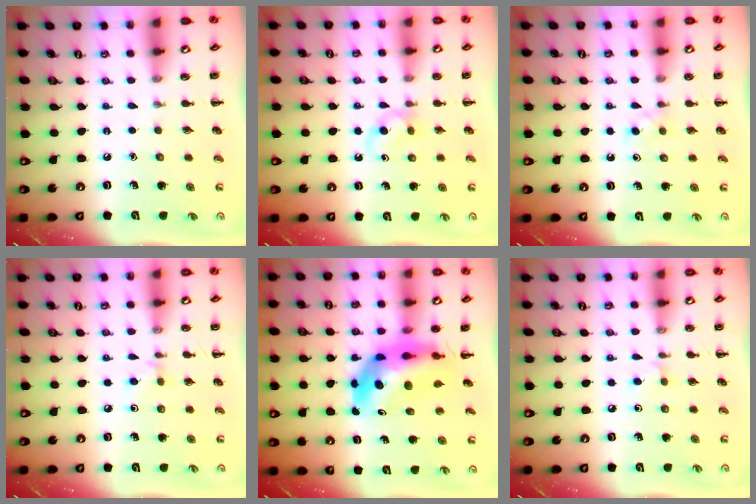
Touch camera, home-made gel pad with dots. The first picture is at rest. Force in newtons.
{"total": 2.7, "press": 2.4, "slide": 1.2}
{"total": 2.7, "press": 2.5, "slide": 1.1}
{"total": 2.6, "press": 2.4, "slide": 1.0}
{"total": 12.2, "press": 11.6, "slide": 3.7}
{"total": 4.0, "press": 3.7, "slide": 1.5}